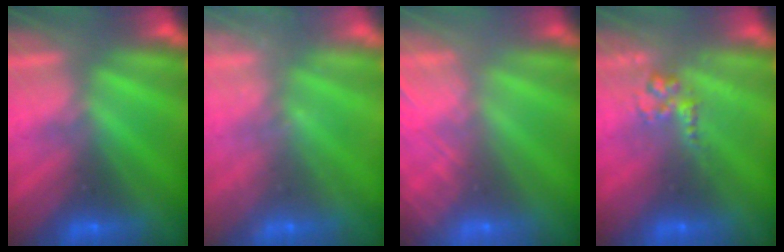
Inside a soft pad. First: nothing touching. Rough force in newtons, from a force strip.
{"total": 2.4}
{"total": 6.1}
{"total": 2.7}